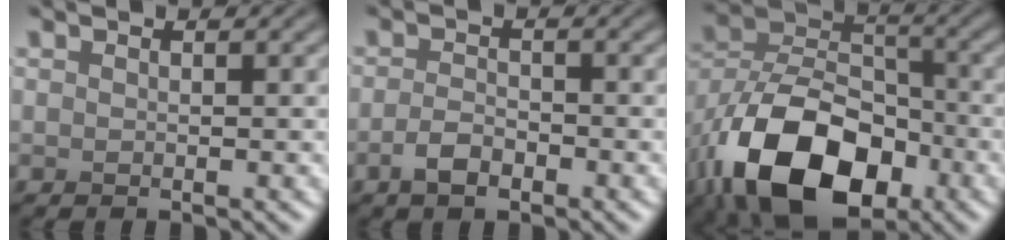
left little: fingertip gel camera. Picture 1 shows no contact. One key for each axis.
{"total": 2.1, "fx": -1.1, "fy": 1.1, "fz": 1.5, "tx": -0.027, "ty": 0.002, "tz": -0.025}
{"total": 13.4, "fx": -6.6, "fy": 7.8, "fz": 8.6, "tx": -0.165, "ty": -0.009, "tz": -0.123}